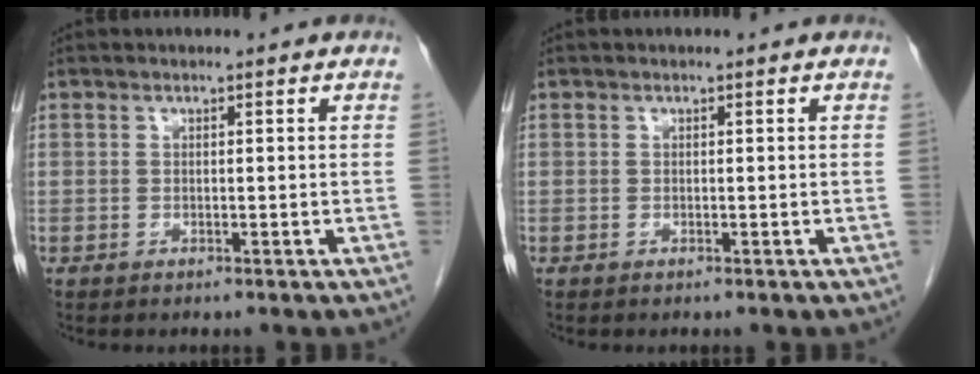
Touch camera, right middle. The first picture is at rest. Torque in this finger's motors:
{"motor_torque": [-0.07, 0.09, 0.02, 0.00]}